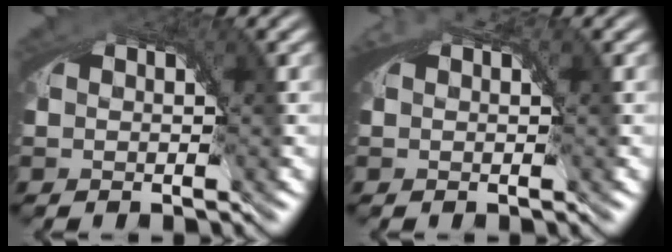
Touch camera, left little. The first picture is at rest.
{"total": 1.0, "force": [0.0, 0.8, 0.6], "torque": [-0.022, 0.001, -0.001]}